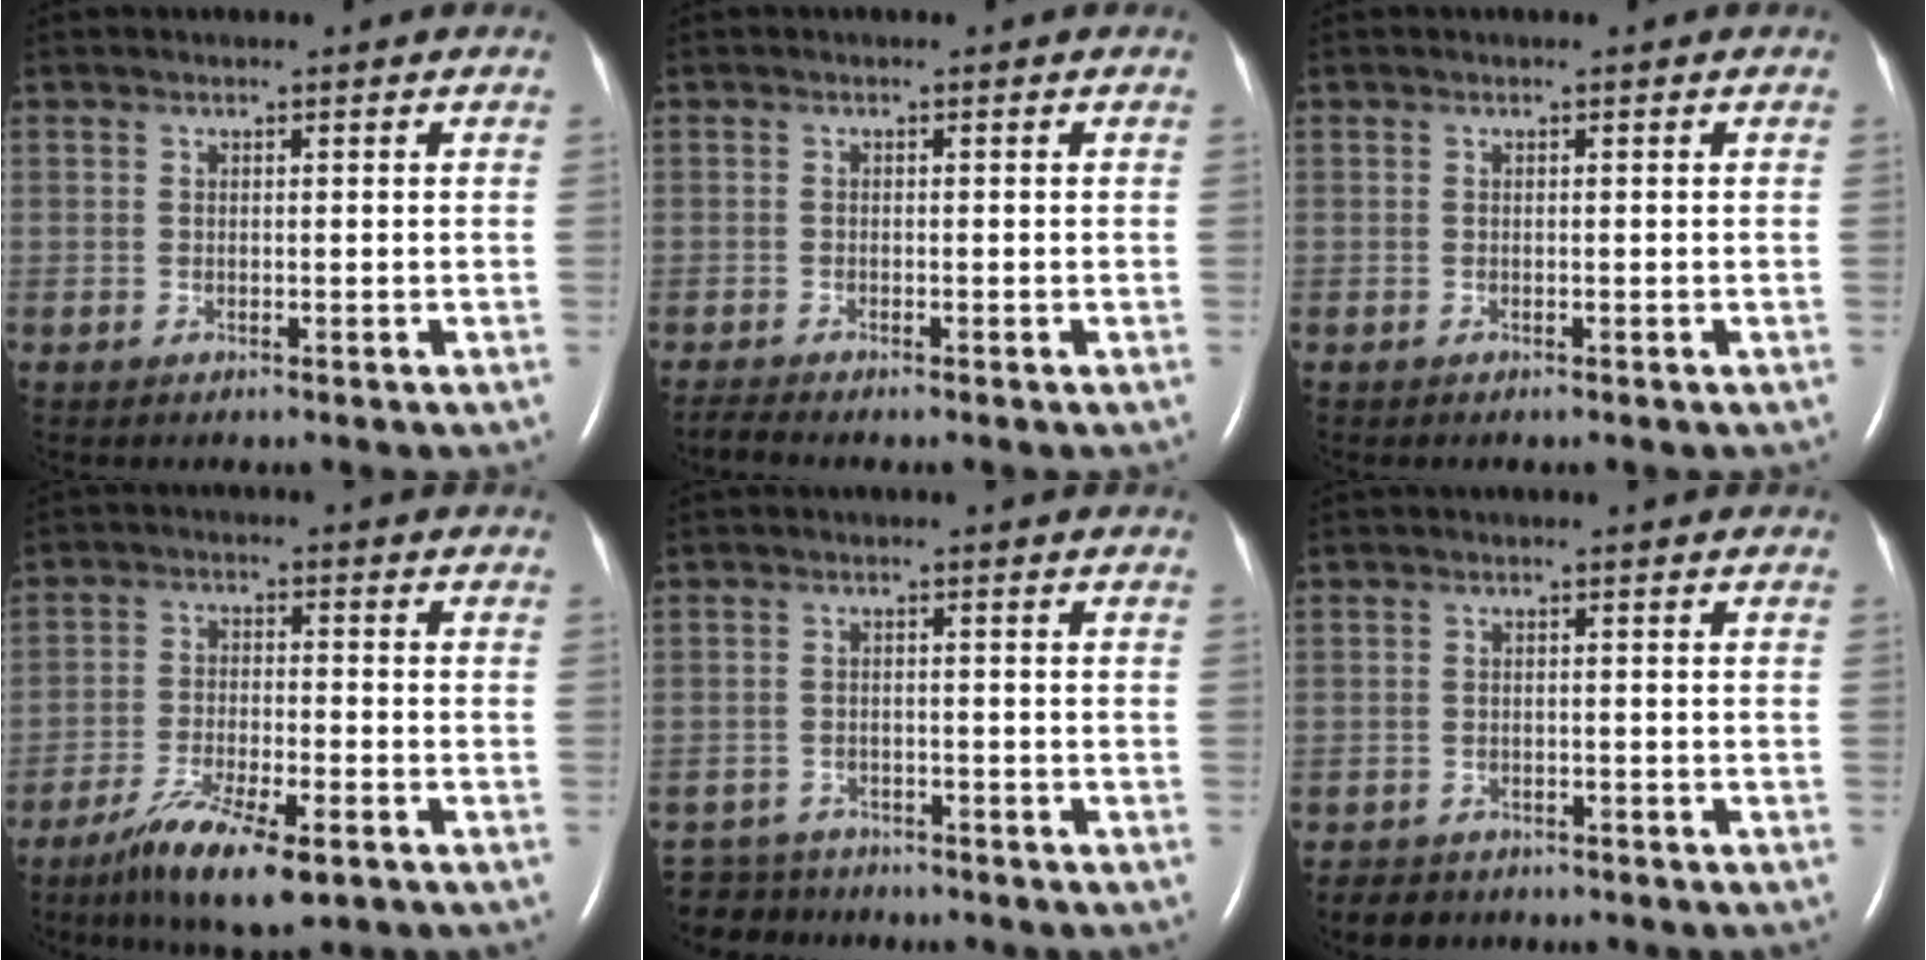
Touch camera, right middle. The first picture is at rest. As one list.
[{"total": 1.3, "force": [-1.2, -0.3, 0.3], "torque": [-0.014, -0.006, -0.024]}, {"total": 0.0}, {"total": 10.0, "force": [-6.3, 1.9, 7.6], "torque": [-0.145, -0.022, -0.105]}, {"total": 5.9, "force": [-5.5, 2.1, -0.2], "torque": [0.007, -0.001, -0.087]}, {"total": 3.8, "force": [-3.2, 2.0, 0.3], "torque": [-0.011, 0.002, -0.044]}]